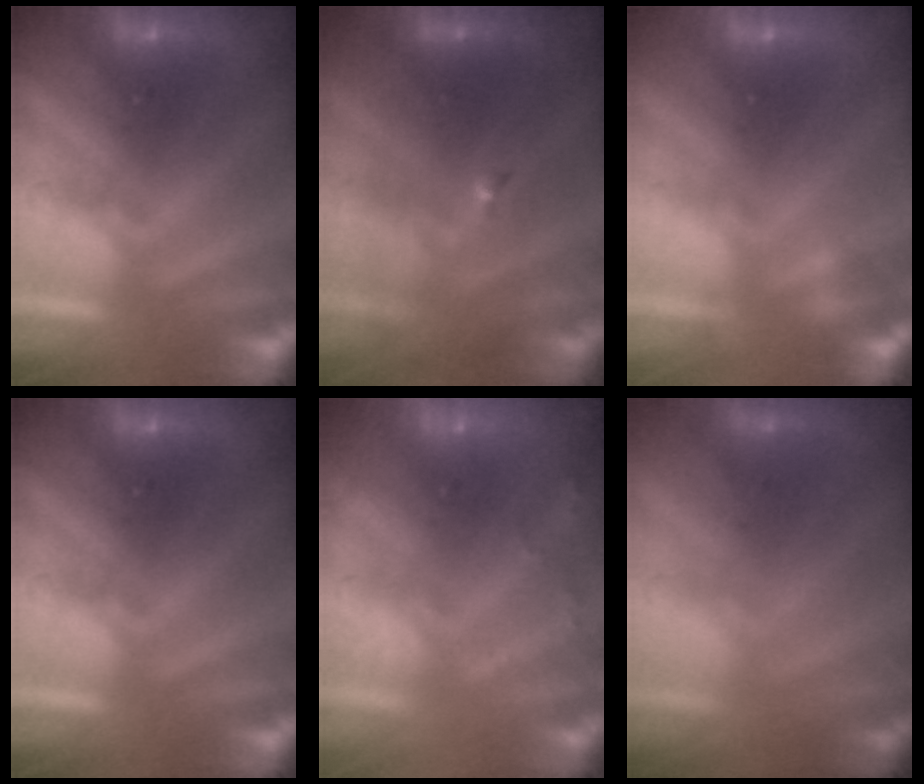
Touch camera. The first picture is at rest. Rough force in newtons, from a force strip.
{"total": 4.1}
{"total": 2.2}
{"total": 0.0}
{"total": 2.1}
{"total": 1.7}